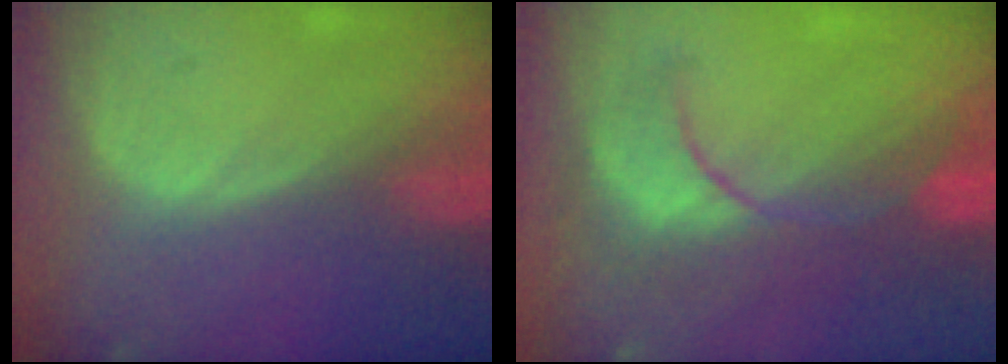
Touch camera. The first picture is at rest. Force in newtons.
{"total": 8.7, "press": 8.5, "slide": 2.1}